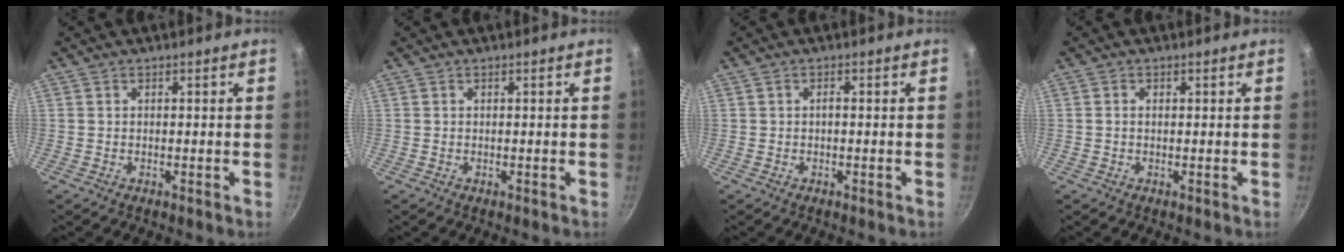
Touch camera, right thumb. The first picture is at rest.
{"total": 0.0}
{"total": 0.7, "force": [-0.2, 0.3, 0.6], "torque": [-0.014, 0.006, -0.004]}
{"total": 0.7, "force": [0.1, 0.5, 0.5], "torque": [-0.008, 0.004, 0.001]}